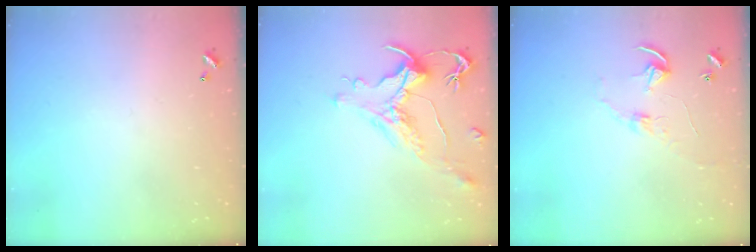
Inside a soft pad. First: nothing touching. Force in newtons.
{"total": 1.8, "press": 1.2, "slide": 1.3}
{"total": 5.9, "press": 5.9, "slide": 0.5}